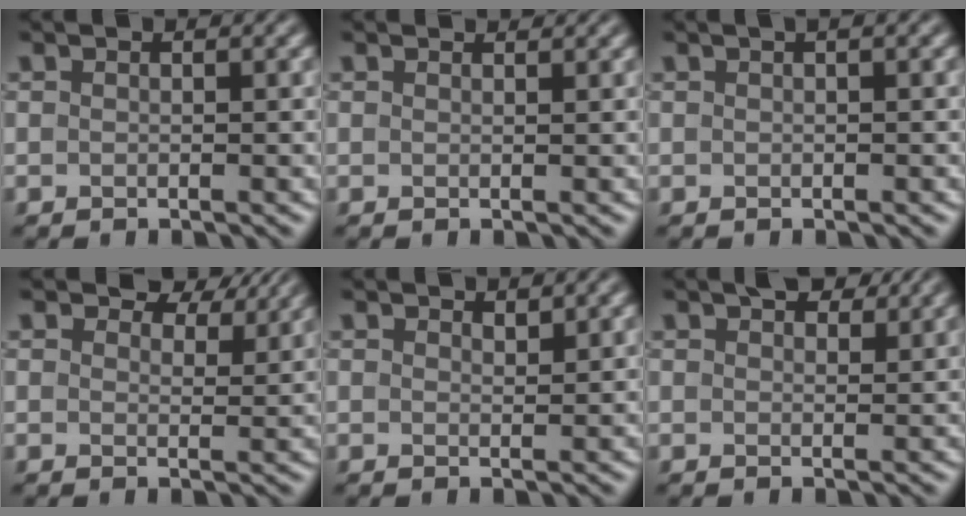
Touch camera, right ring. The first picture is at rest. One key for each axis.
{"total": 1.2, "fx": 1.2, "fy": 0.1, "fz": 0.2, "tx": -0.008, "ty": -0.005, "tz": 0.012}
{"total": 1.2, "fx": 0.5, "fy": 0.3, "fz": 1.1, "tx": -0.015, "ty": 0.007, "tz": 0.005}
{"total": 4.2, "fx": 3.3, "fy": 1.8, "fz": 1.9, "tx": -0.035, "ty": 0.000, "tz": 0.042}
{"total": 1.0, "fx": 0.9, "fy": 0.2, "fz": 0.3, "tx": -0.008, "ty": -0.002, "tz": 0.016}
{"total": 2.9, "fx": 2.0, "fy": 1.4, "fz": 1.6, "tx": -0.022, "ty": 0.004, "tz": 0.031}